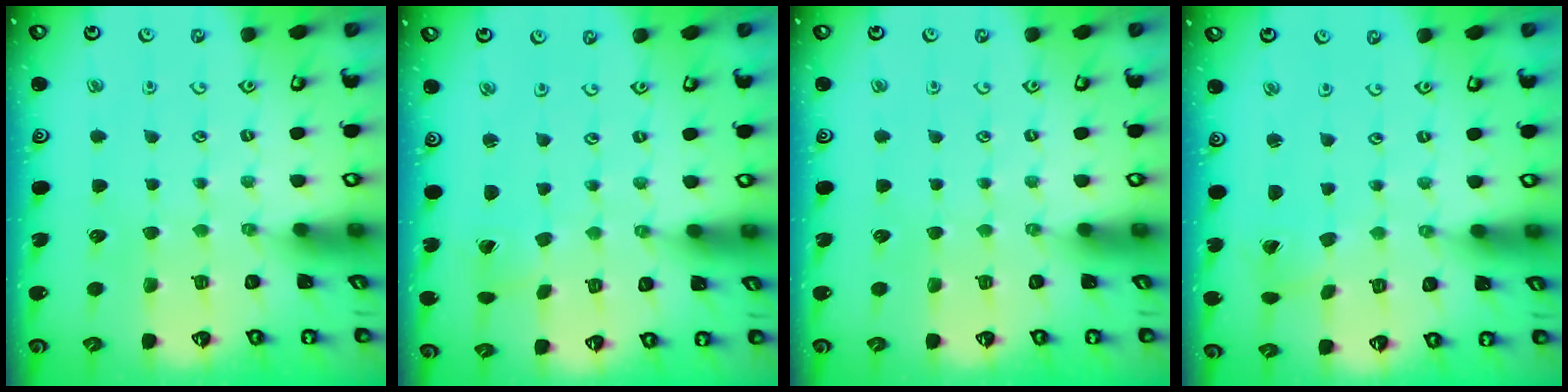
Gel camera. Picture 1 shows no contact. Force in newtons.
{"total": 0.9, "press": 0.9, "slide": 0.0}
{"total": 0.0}
{"total": 1.2, "press": 1.2, "slide": 0.1}